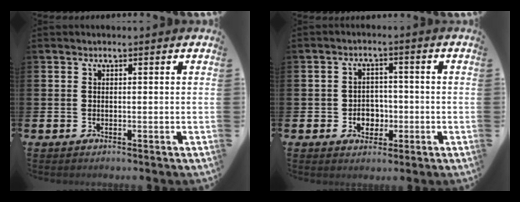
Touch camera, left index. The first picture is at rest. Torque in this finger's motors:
{"motor_torque": [0.33, -0.21, 0.03, 0.07]}